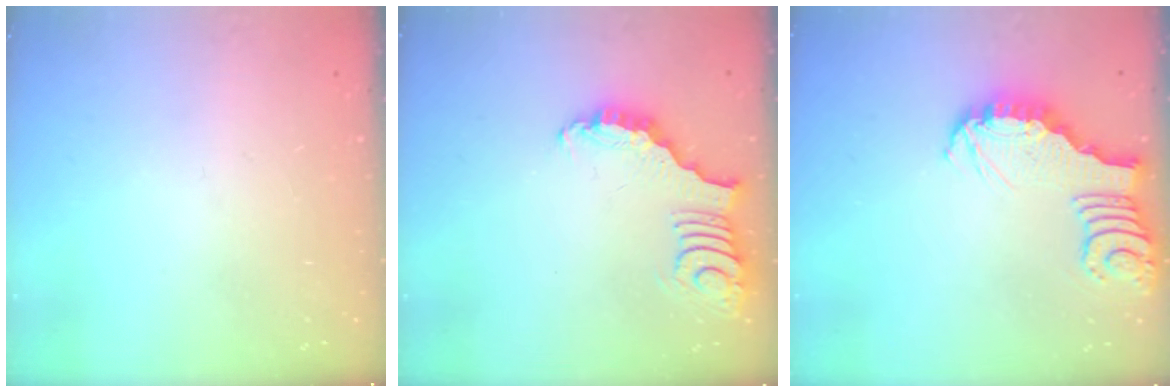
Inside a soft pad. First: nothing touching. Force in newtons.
{"total": 3.2, "press": 3.1, "slide": 0.7}
{"total": 3.5, "press": 3.5, "slide": 0.3}